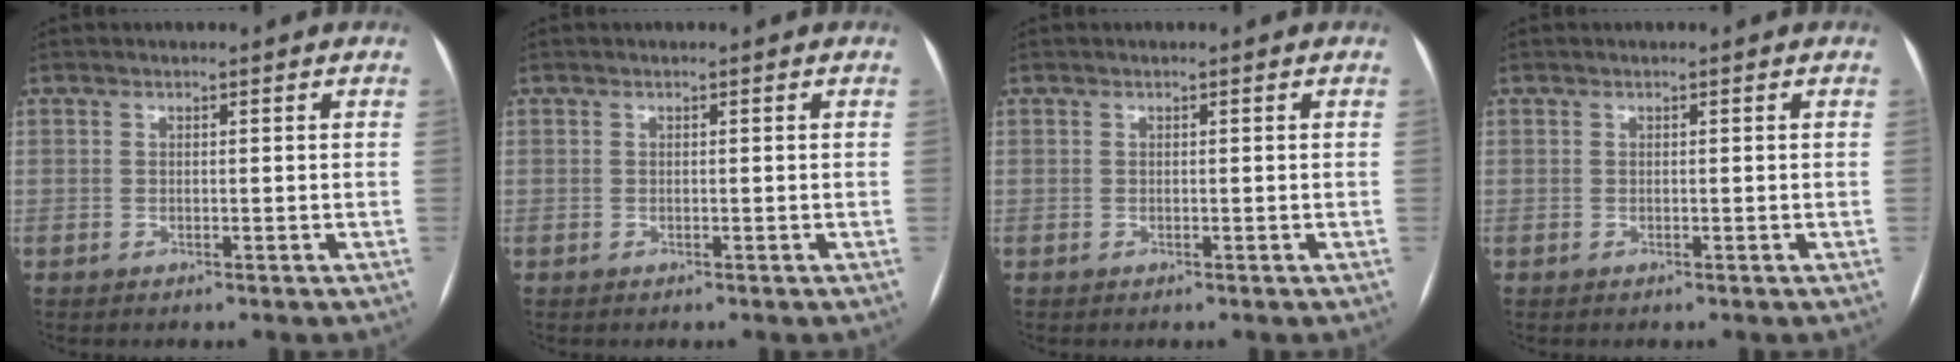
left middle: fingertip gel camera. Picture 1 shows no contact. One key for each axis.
{"total": 0.0}
{"total": 0.0}
{"total": 0.0}